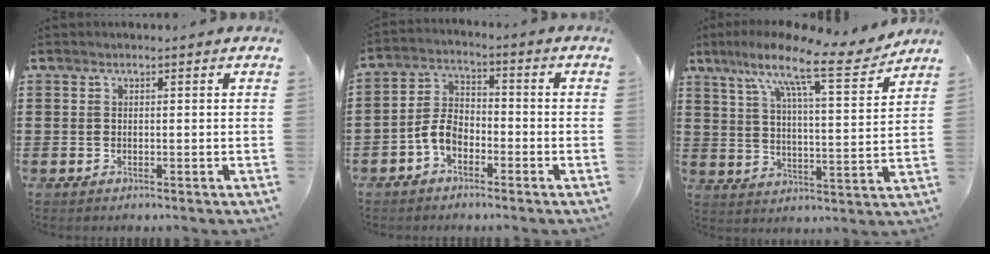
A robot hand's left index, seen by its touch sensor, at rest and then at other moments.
{"total": 5.0, "force": [-2.8, 2.9, 3.0], "torque": [-0.083, 0.003, -0.063]}
{"total": 13.1, "force": [9.8, 1.4, 8.6], "torque": [-0.165, -0.056, 0.152]}